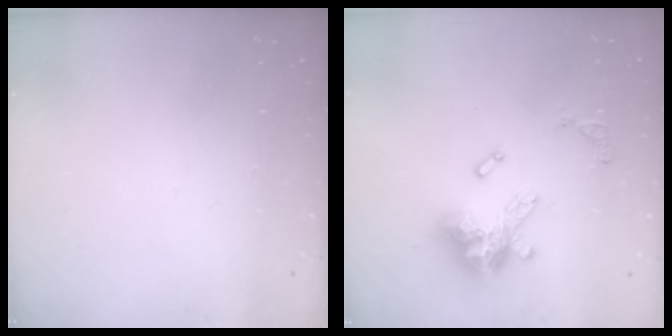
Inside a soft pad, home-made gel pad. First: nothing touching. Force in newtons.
{"total": 15.2, "press": 15.1, "slide": 1.7}